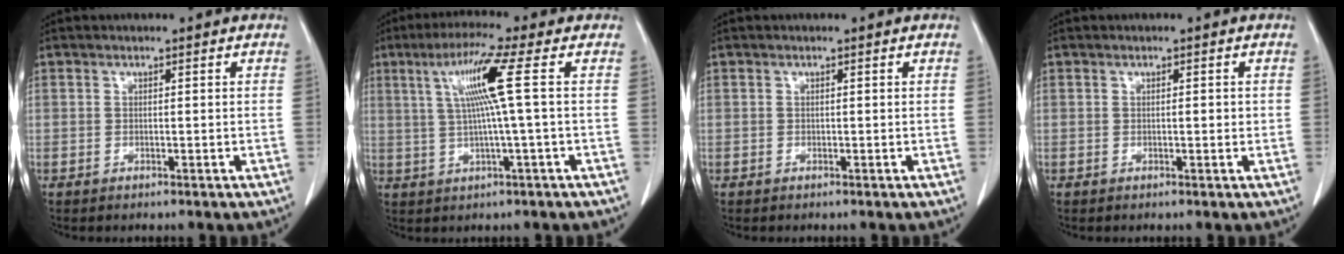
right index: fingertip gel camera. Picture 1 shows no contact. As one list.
[{"total": 8.2, "force": [1.8, -1.6, 7.9], "torque": [-0.147, 0.014, 0.041]}, {"total": 0.0}, {"total": 1.0, "force": [0.1, 0.4, 0.9], "torque": [-0.013, 0.001, 0.001]}]